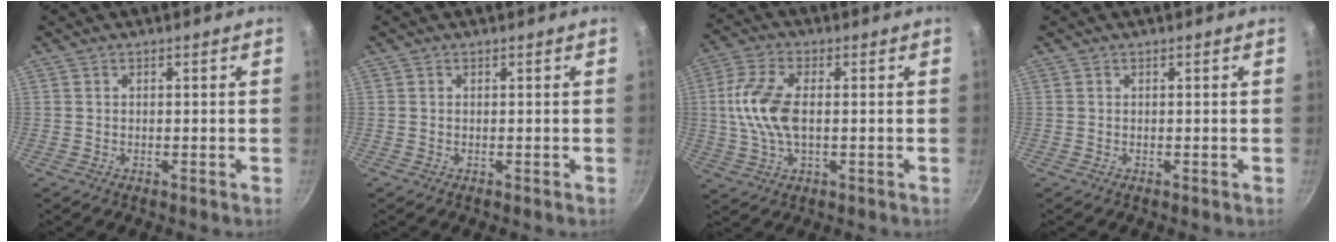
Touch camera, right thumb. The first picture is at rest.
{"total": 0.0}
{"total": 10.9, "force": [0.4, 5.5, 9.4], "torque": [-0.209, 0.008, 0.006]}
{"total": 0.0}